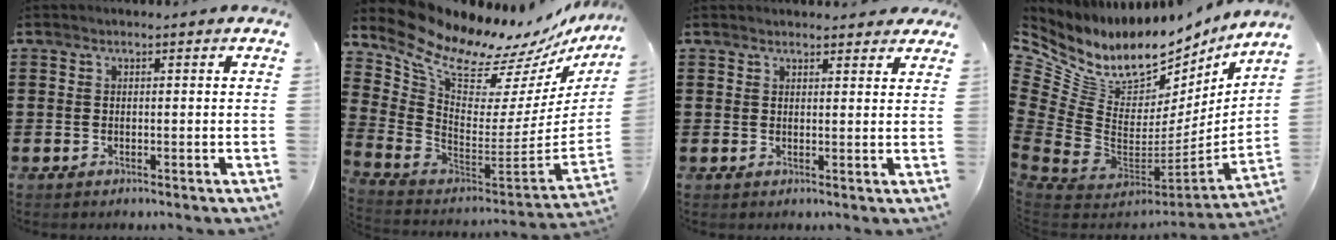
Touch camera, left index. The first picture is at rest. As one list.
[{"total": 11.6, "force": [10.2, 3.2, 4.4], "torque": [-0.130, -0.086, 0.172]}, {"total": 2.0, "force": [1.9, 0.6, 0.2], "torque": [-0.002, -0.001, 0.036]}, {"total": 10.3, "force": [7.5, 5.8, 4.0], "torque": [-0.129, -0.082, 0.132]}]